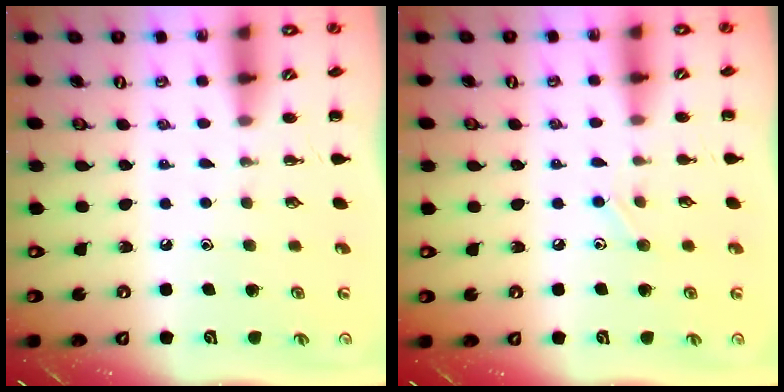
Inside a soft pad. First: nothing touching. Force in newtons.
{"total": 7.7, "press": 7.3, "slide": 2.5}